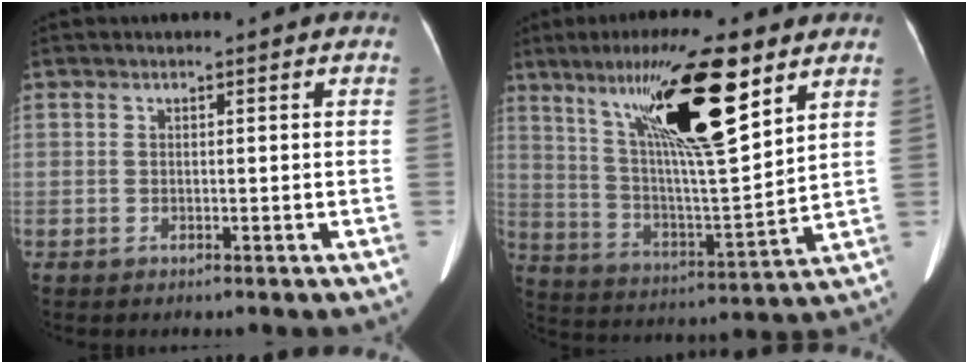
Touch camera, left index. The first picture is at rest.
{"total": 19.7, "force": [10.9, 2.1, 16.3], "torque": [-0.289, 0.011, 0.193]}